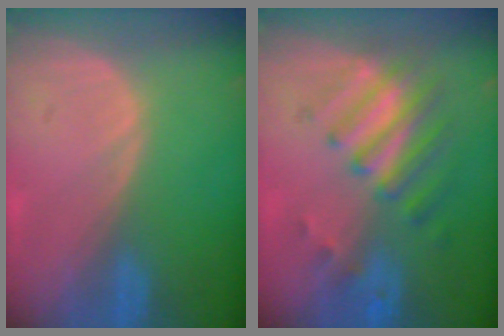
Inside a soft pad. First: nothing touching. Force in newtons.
{"total": 7.8, "press": 6.9, "slide": 3.6}